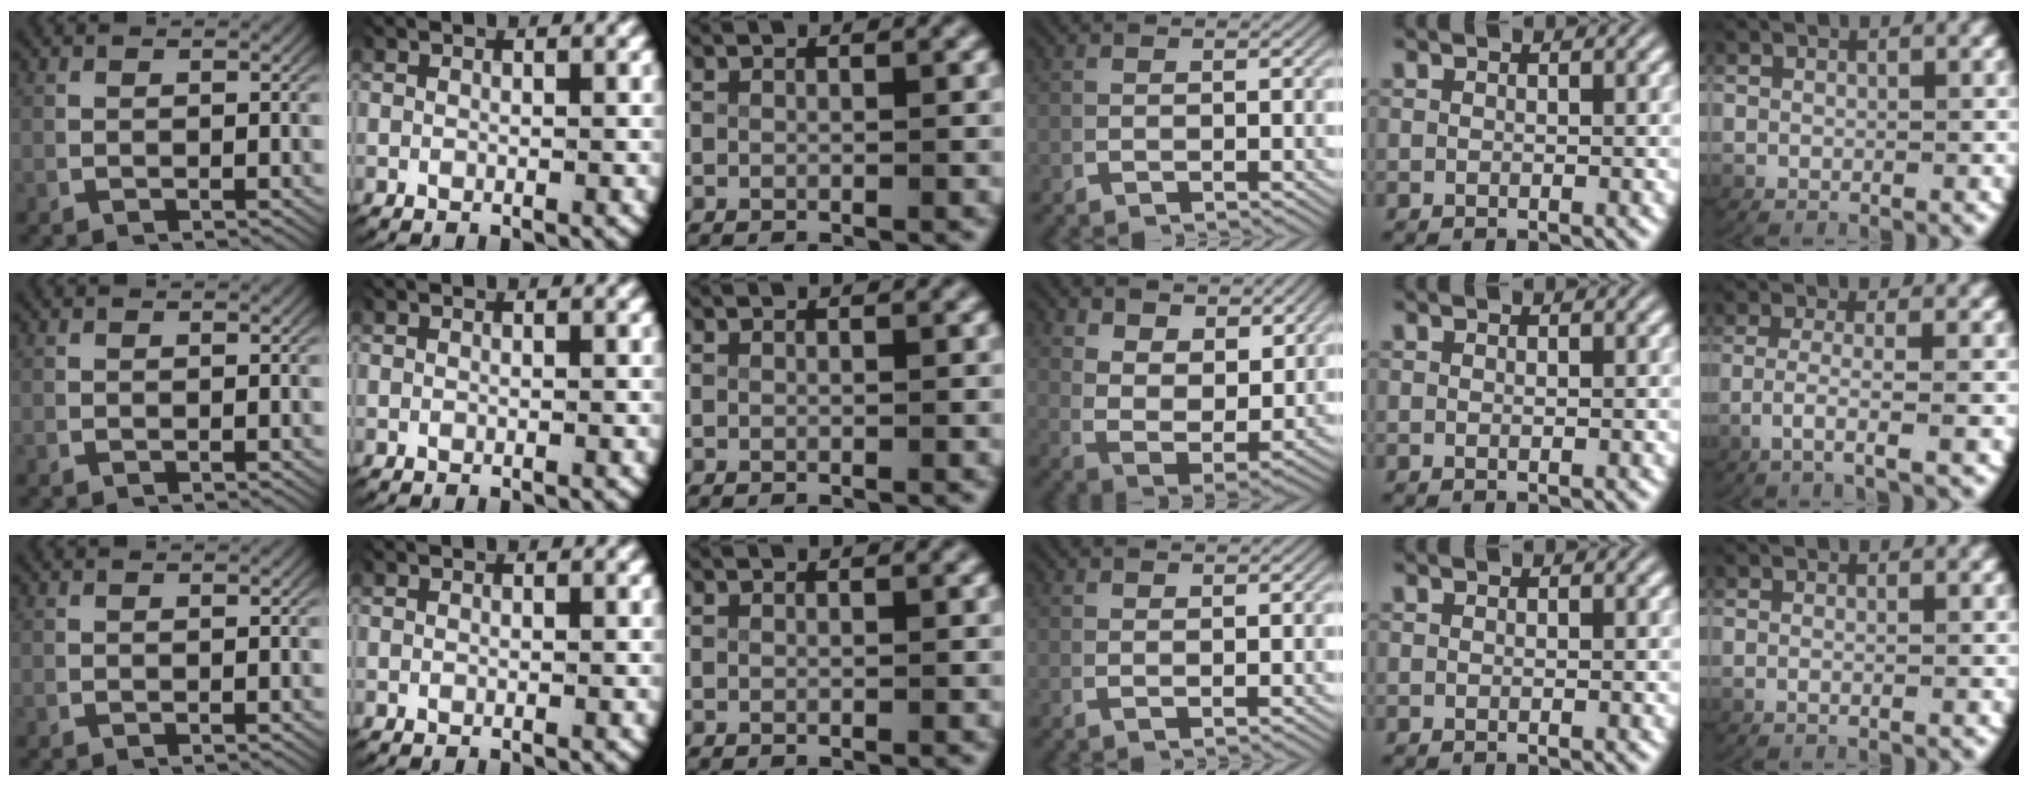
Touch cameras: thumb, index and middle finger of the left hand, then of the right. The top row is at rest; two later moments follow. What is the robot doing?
{"motion": "lift_and_place", "object": "towel"}